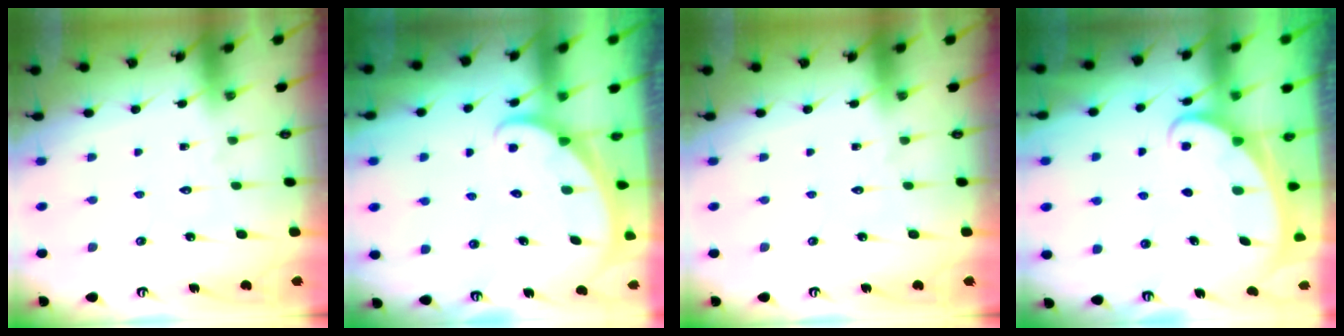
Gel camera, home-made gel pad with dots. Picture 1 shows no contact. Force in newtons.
{"total": 1.4, "press": 1.4, "slide": 0.0}
{"total": 0.0}
{"total": 2.4, "press": 2.4, "slide": 0.3}